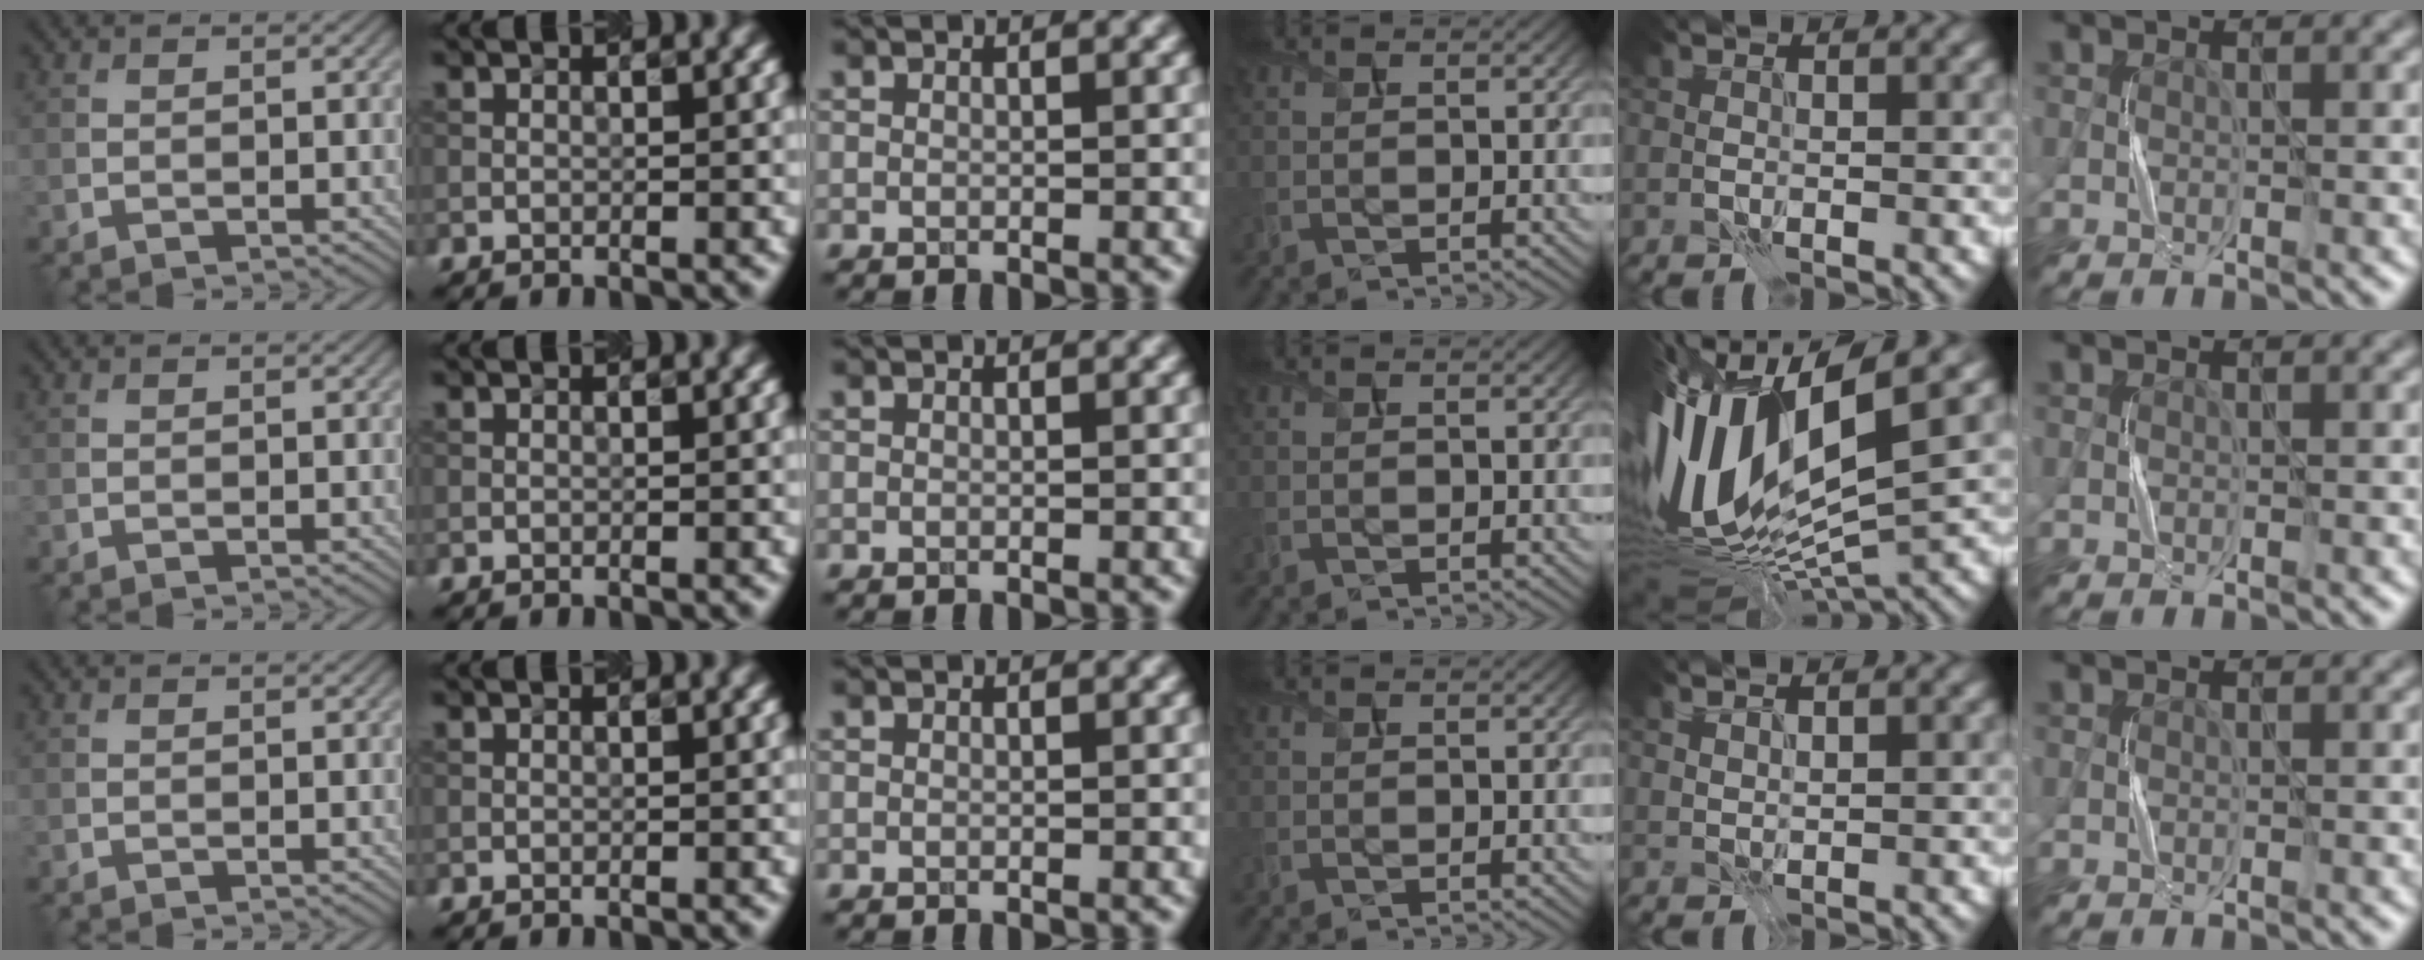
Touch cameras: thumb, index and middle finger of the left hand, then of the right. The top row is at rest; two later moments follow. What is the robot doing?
{"motion": "press", "object": "sticky note"}